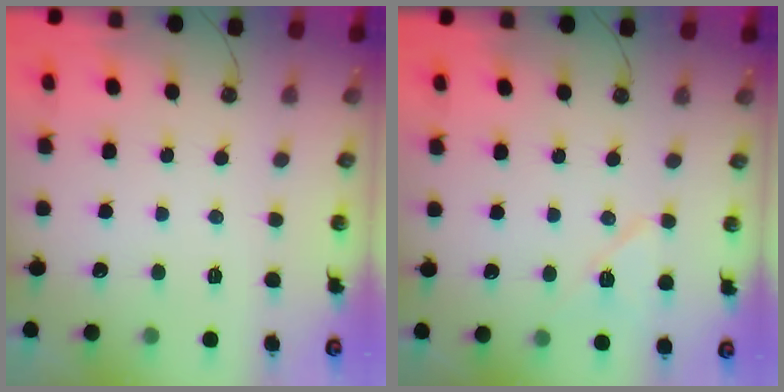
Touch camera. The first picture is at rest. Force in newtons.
{"total": 7.9, "press": 7.9, "slide": 1.0}